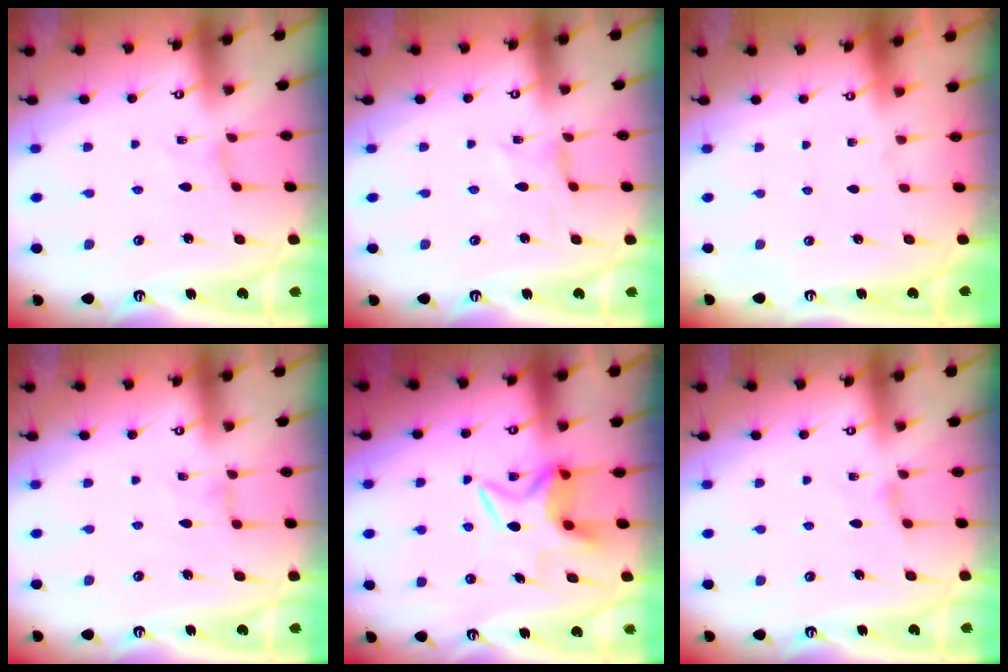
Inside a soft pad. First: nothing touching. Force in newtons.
{"total": 0.0}
{"total": 0.0}
{"total": 0.0}
{"total": 7.5, "press": 7.5, "slide": 0.7}
{"total": 2.9, "press": 2.8, "slide": 0.5}